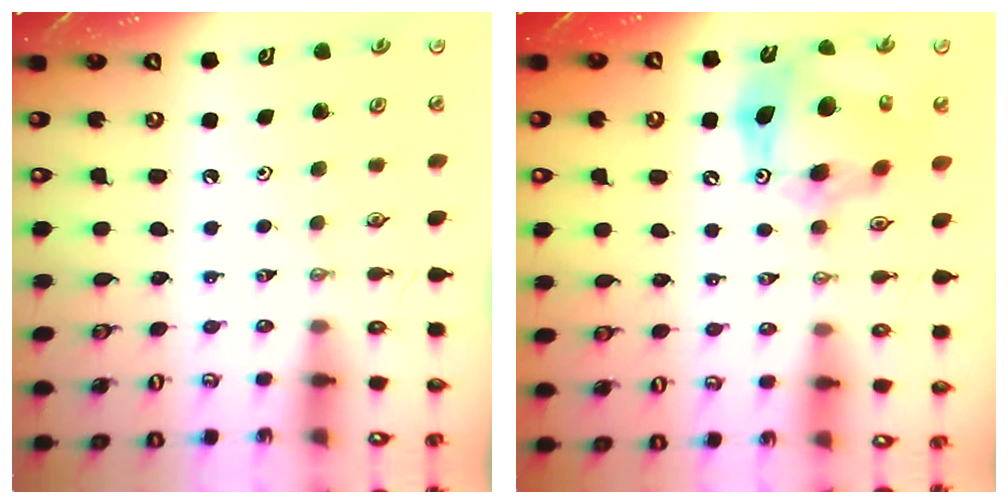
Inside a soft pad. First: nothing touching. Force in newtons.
{"total": 15.7, "press": 15.6, "slide": 1.6}